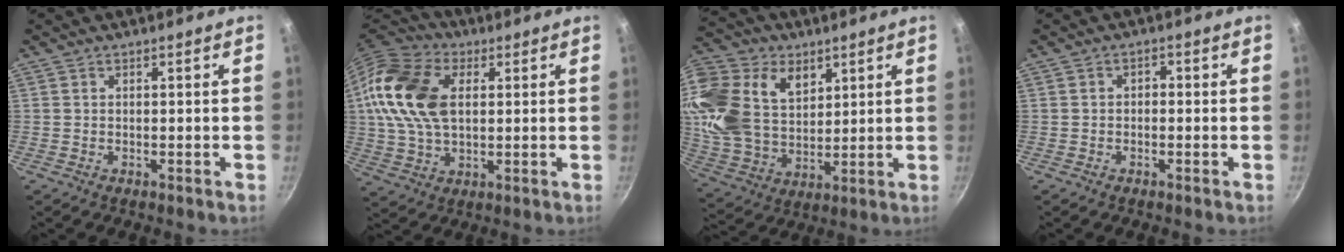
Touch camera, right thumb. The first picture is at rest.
{"total": 17.9, "force": [3.4, 11.6, 13.2], "torque": [-0.242, 0.009, 0.053]}
{"total": 24.3, "force": [9.3, 16.9, 14.8], "torque": [-0.309, -0.002, 0.177]}
{"total": 1.4, "force": [-0.5, 1.0, 0.9], "torque": [-0.015, 0.011, -0.009]}